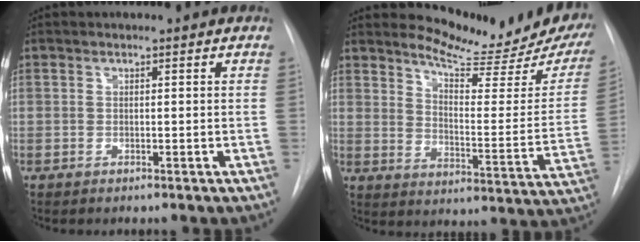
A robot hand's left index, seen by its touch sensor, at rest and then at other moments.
{"total": 17.5, "force": [16.2, 2.0, 6.2], "torque": [-0.081, -0.106, 0.199]}